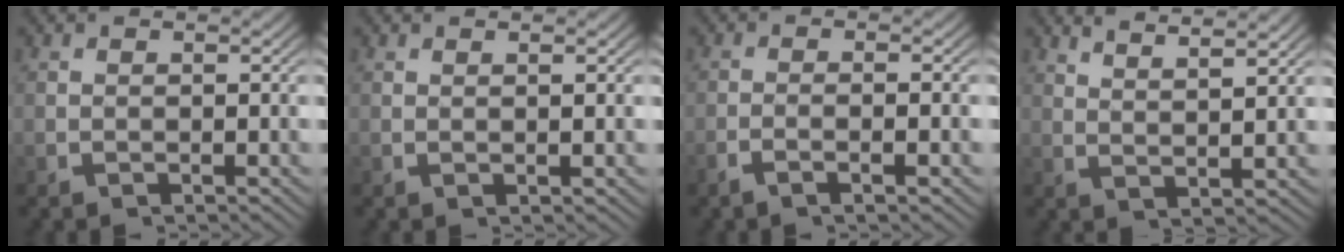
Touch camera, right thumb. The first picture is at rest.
{"total": 0.8, "force": [0.4, -0.1, 0.6], "torque": [-0.014, -0.001, 0.011]}
{"total": 1.9, "force": [-1.0, 0.1, 1.7], "torque": [-0.037, 0.003, -0.023]}
{"total": 4.2, "force": [3.8, 0.2, 1.8], "torque": [-0.027, 0.007, 0.067]}